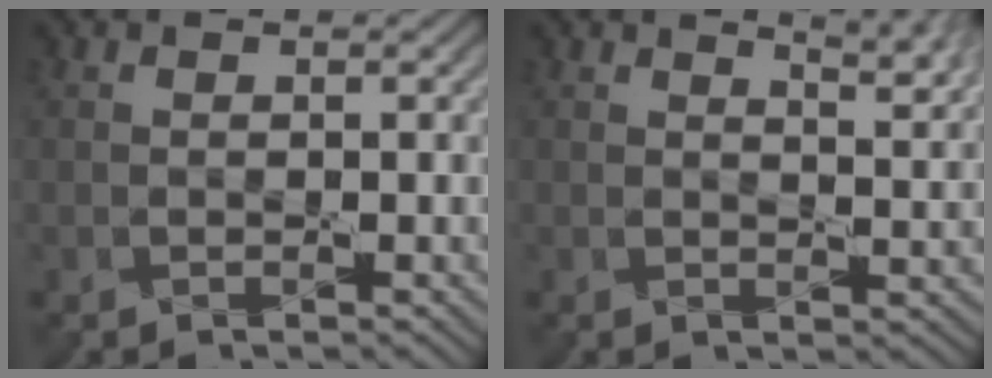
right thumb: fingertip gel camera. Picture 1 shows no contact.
{"total": 5.1, "force": [3.5, 1.3, 3.4], "torque": [-0.038, 0.006, 0.037]}